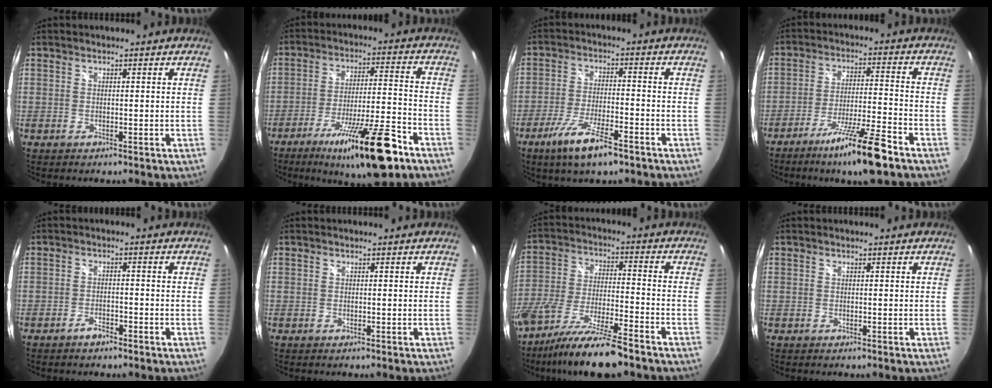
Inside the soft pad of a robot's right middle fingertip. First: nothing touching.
{"total": 18.1, "force": [-11.5, 2.7, 13.7], "torque": [-0.238, -0.027, -0.184]}
{"total": 10.5, "force": [-6.8, 2.2, 7.7], "torque": [-0.167, -0.020, -0.121]}
{"total": 12.2, "force": [-8.7, 0.0, 8.7], "torque": [-0.167, -0.017, -0.146]}
{"total": 2.4, "force": [-1.9, 0.8, 1.1], "torque": [-0.029, 0.001, -0.034]}
{"total": 0.0}
{"total": 14.6, "force": [-11.7, 1.2, 8.6], "torque": [-0.174, -0.033, -0.207]}
{"total": 0.0}